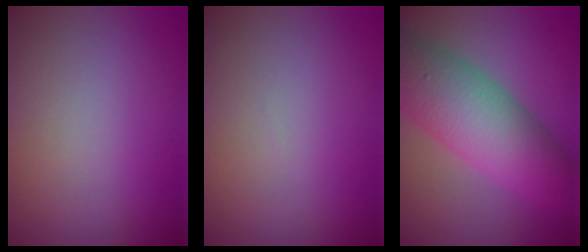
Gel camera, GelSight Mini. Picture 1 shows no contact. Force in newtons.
{"total": 0.0}
{"total": 8.8, "press": 8.8, "slide": 0.3}